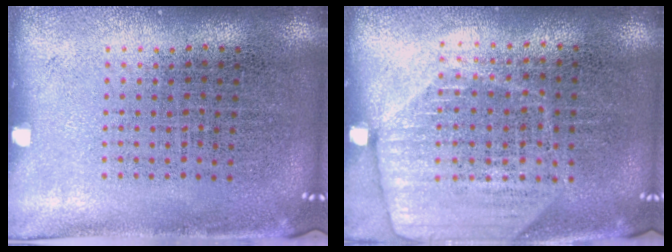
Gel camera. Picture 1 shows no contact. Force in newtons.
{"total": 1.7, "press": 1.5, "slide": 0.7}